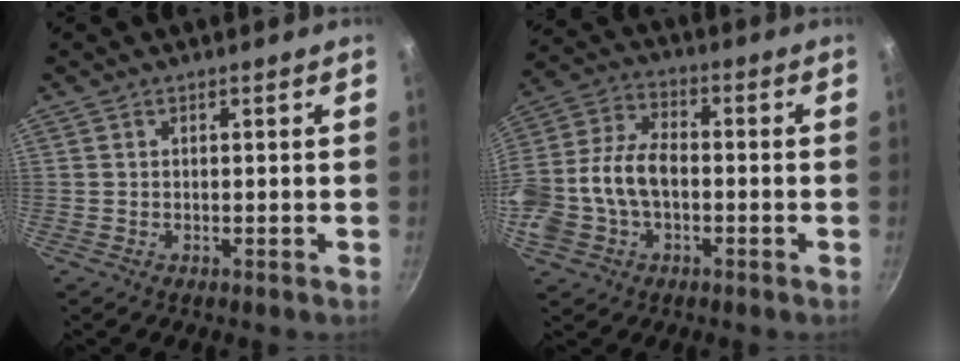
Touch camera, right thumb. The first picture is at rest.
{"total": 14.8, "force": [-2.3, 9.6, 11.0], "torque": [-0.236, 0.035, -0.044]}